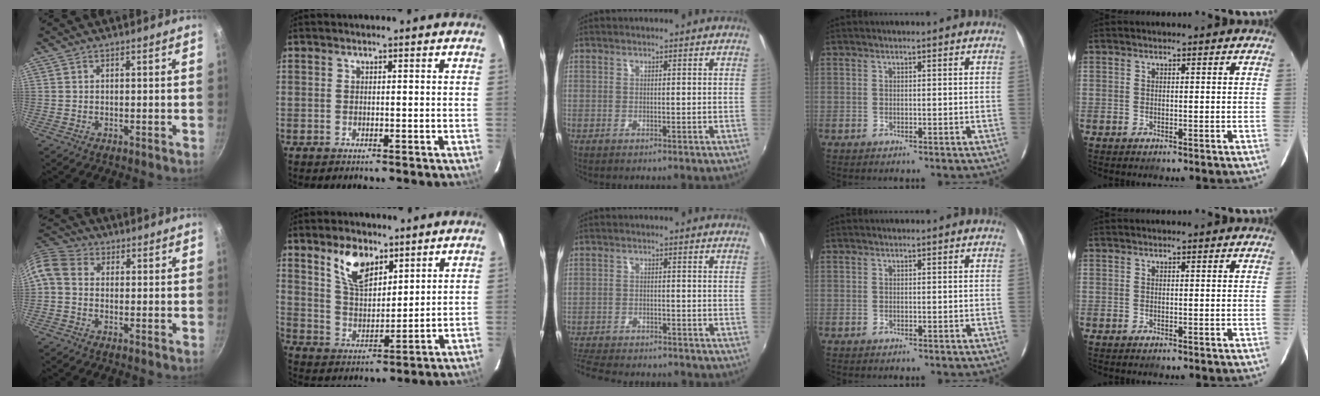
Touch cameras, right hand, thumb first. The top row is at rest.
{"thumb": {"total": 8.7, "force": [-0.4, 6.9, 5.2], "torque": [-0.121, 0.033, -0.023]}, "index": {"total": 9.6, "force": [5.9, 4.8, 5.9], "torque": [-0.105, 0.010, 0.117]}, "middle": {"total": 11.7, "force": [-10.4, 2.9, 4.3], "torque": [-0.113, -0.016, -0.166]}}